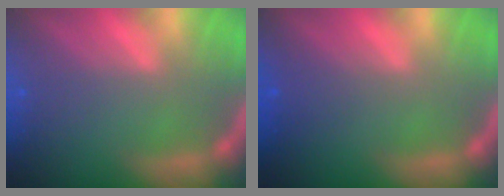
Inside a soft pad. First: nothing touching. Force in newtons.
{"total": 1.4}